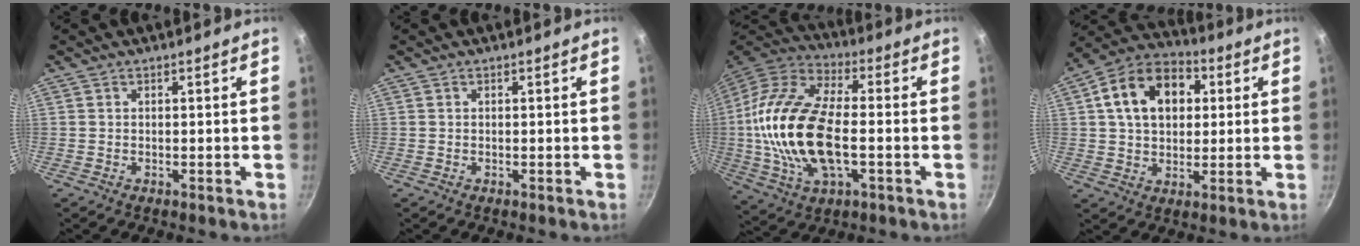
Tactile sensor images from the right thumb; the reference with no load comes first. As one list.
[{"total": 0.0}, {"total": 22.4, "force": [-1.8, 11.3, 19.2], "torque": [-0.383, 0.026, -0.043]}, {"total": 15.5, "force": [3.7, 10.9, 10.3], "torque": [-0.147, 0.019, 0.048]}]